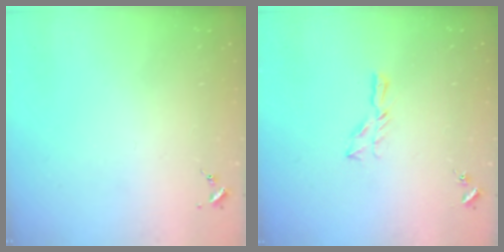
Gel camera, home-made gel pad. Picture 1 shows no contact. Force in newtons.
{"total": 5.1, "press": 5.1, "slide": 0.5}